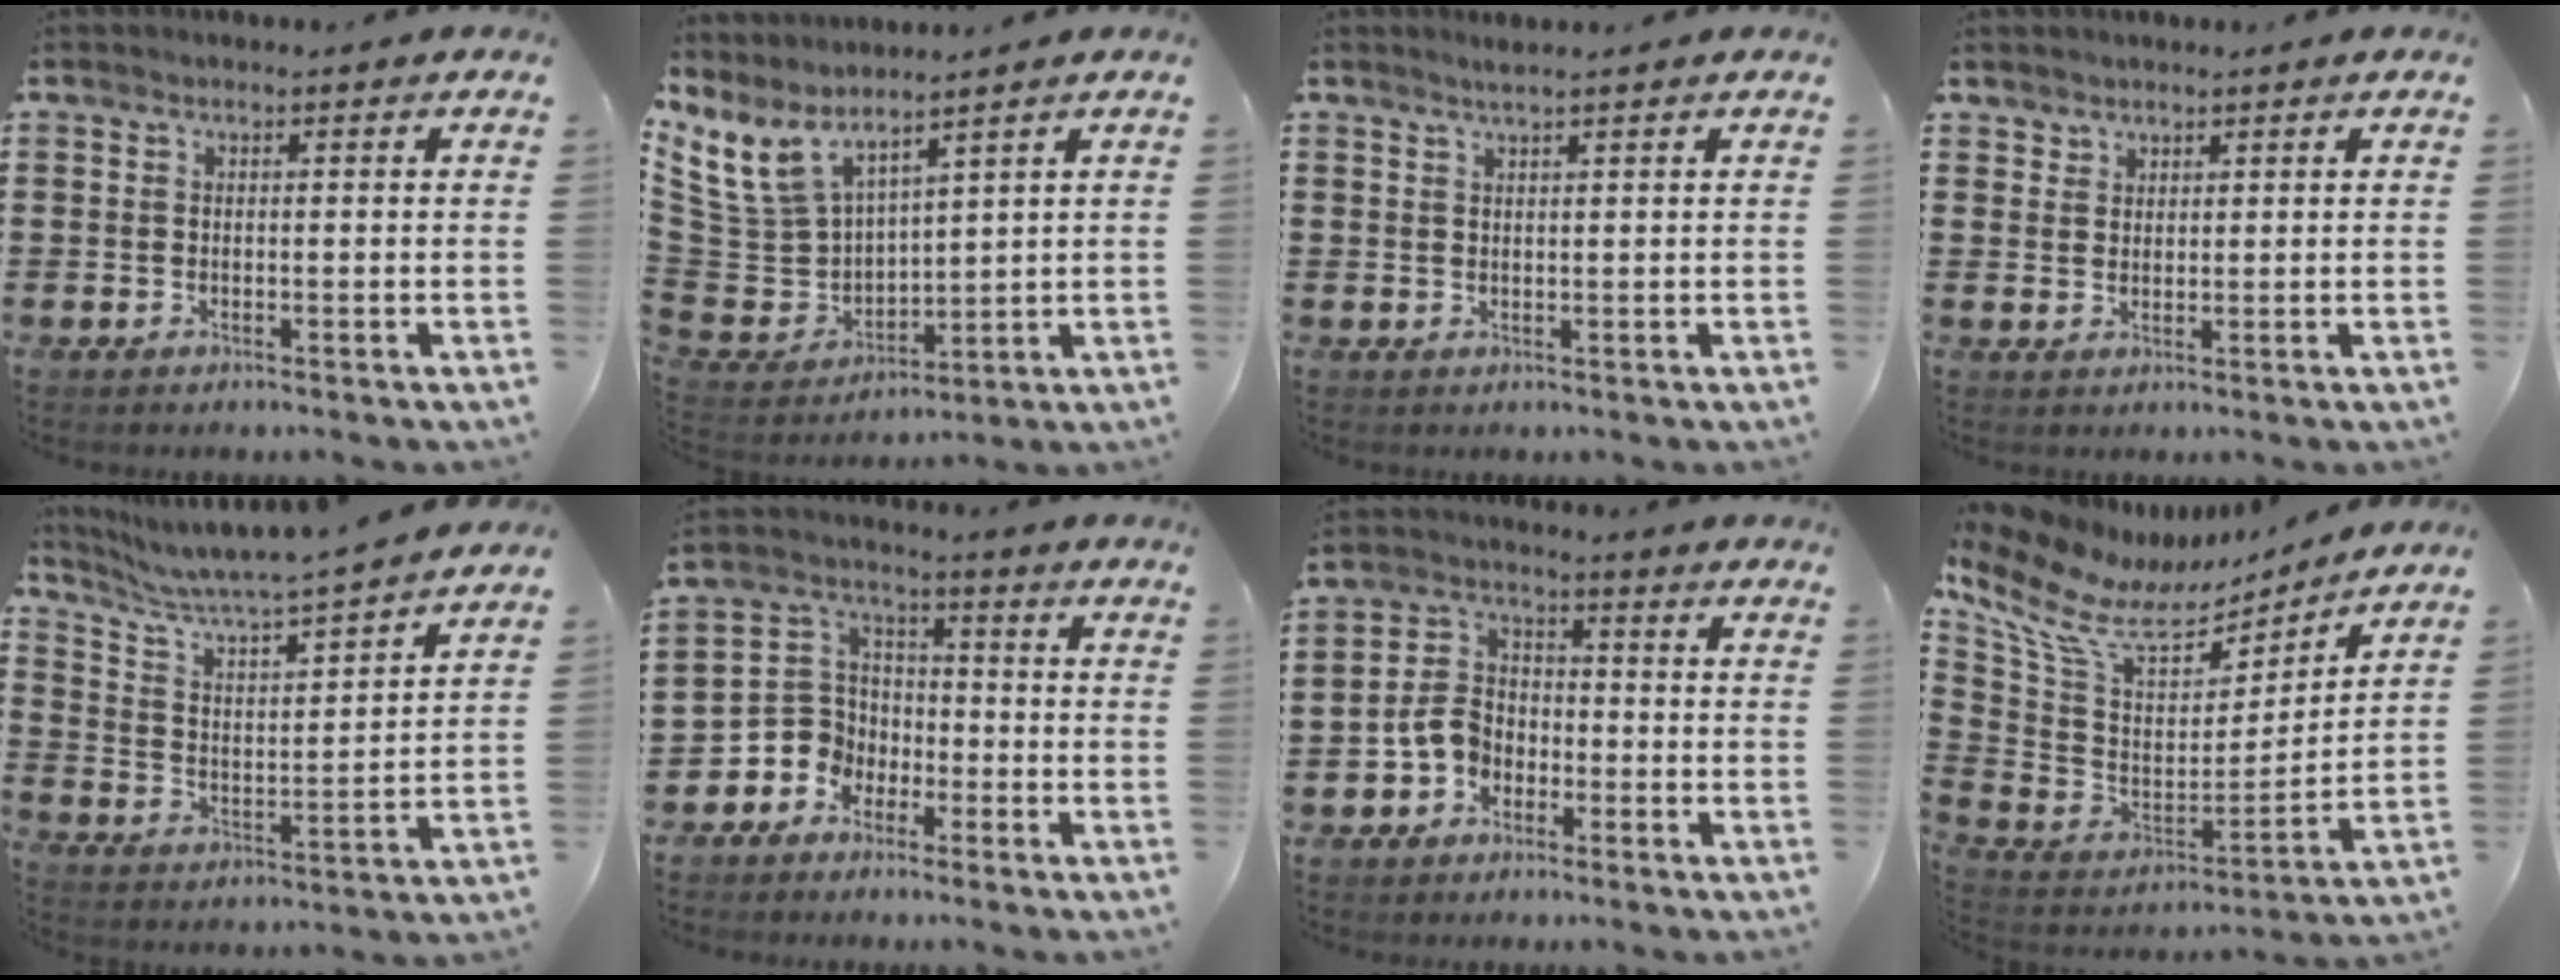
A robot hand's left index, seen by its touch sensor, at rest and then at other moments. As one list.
[{"total": 7.9, "force": [6.0, 3.7, 3.5], "torque": [-0.117, -0.045, 0.111]}, {"total": 1.3, "force": [1.2, -0.2, 0.5], "torque": [-0.009, 0.001, 0.023]}, {"total": 1.8, "force": [1.6, 0.8, -0.2], "torque": [-0.002, 0.002, 0.034]}, {"total": 5.4, "force": [5.1, 0.0, 2.0], "torque": [-0.061, -0.038, 0.078]}, {"total": 5.5, "force": [-3.1, 4.5, 0.3], "torque": [-0.042, 0.003, -0.069]}, {"total": 5.7, "force": [-2.8, 4.0, 2.9], "torque": [-0.083, 0.007, -0.062]}, {"total": 9.9, "force": [7.2, 4.3, 5.2], "torque": [-0.138, -0.044, 0.129]}]